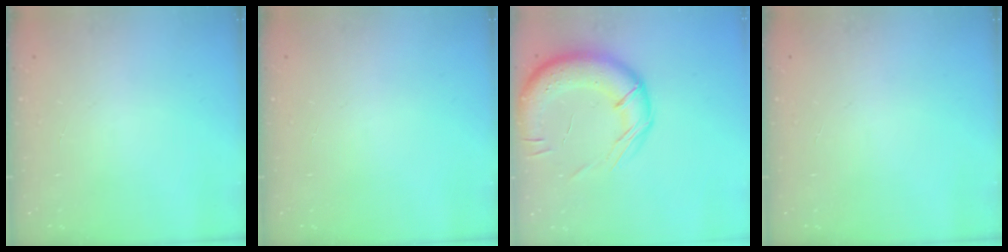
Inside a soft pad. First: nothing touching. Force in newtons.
{"total": 0.0}
{"total": 18.4, "press": 18.0, "slide": 3.7}
{"total": 0.0}